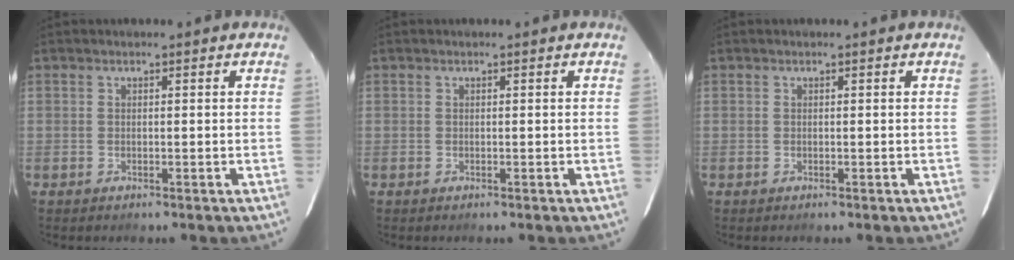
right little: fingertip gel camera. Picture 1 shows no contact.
{"total": 0.0}
{"total": 0.0}